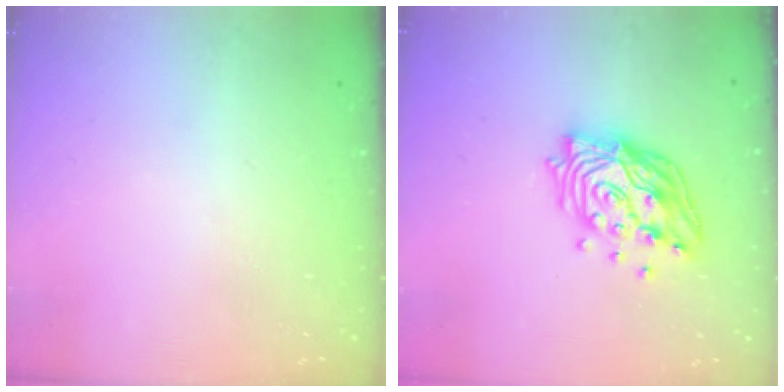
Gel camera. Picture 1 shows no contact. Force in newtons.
{"total": 17.6, "press": 17.0, "slide": 4.2}